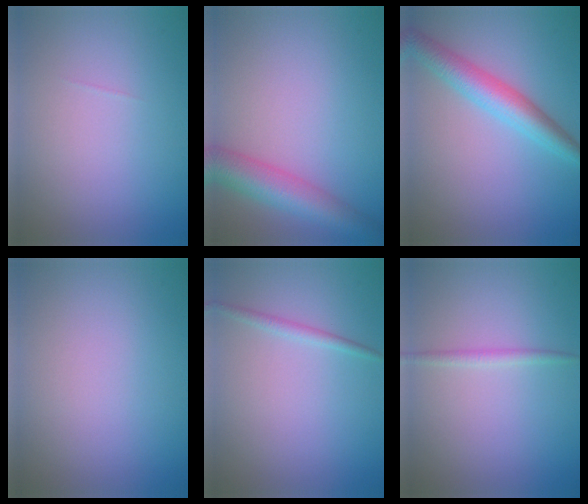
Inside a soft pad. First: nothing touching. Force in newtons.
{"total": 5.8, "press": 5.8, "slide": 0.2}
{"total": 4.5, "press": 4.5, "slide": 0.1}
{"total": 0.0}
{"total": 1.2, "press": 1.2, "slide": 0.1}
{"total": 1.1, "press": 1.1, "slide": 0.0}